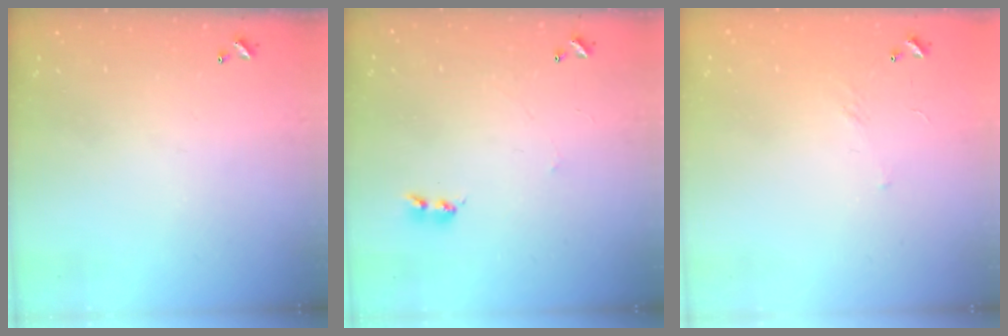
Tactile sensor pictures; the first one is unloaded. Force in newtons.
{"total": 2.2, "press": 2.1, "slide": 0.5}
{"total": 6.2, "press": 6.2, "slide": 0.8}